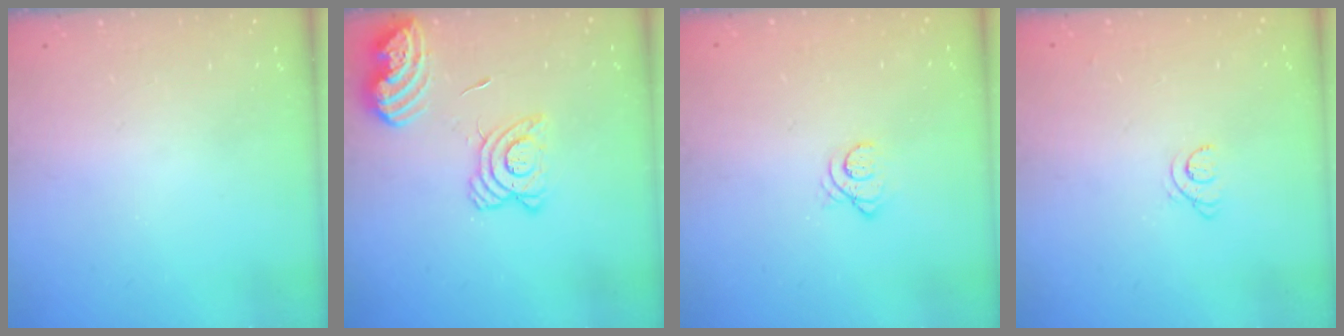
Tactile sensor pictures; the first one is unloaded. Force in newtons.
{"total": 13.5, "press": 13.4, "slide": 1.5}
{"total": 3.4, "press": 3.4, "slide": 0.0}
{"total": 3.9, "press": 3.9, "slide": 0.4}